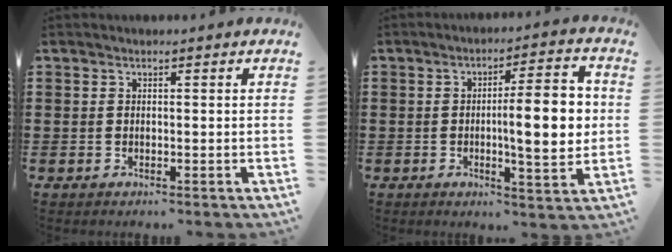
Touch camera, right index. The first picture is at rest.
{"total": 11.0, "force": [0.3, 2.6, 10.7], "torque": [-0.146, -0.010, -0.003]}